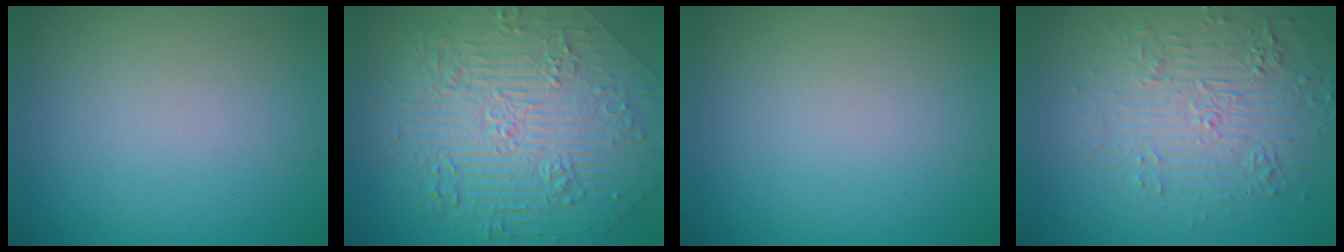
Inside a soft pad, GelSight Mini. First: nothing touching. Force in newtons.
{"total": 10.8, "press": 7.5, "slide": 7.7}
{"total": 0.0}
{"total": 4.2, "press": 3.8, "slide": 1.7}